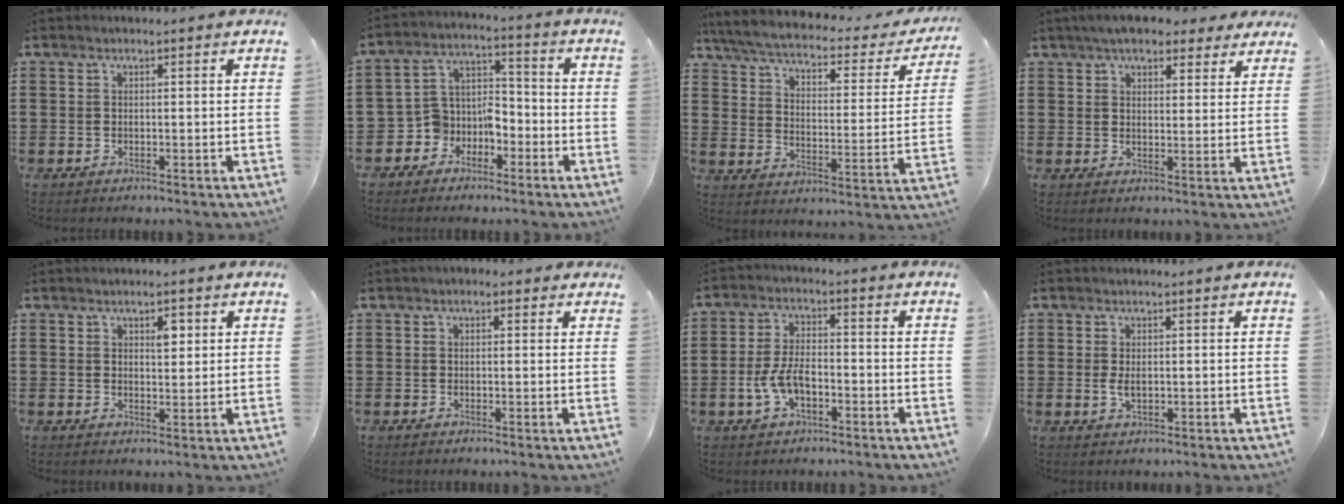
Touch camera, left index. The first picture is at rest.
{"total": 6.2, "force": [-4.3, 4.4, 1.2], "torque": [-0.046, 0.005, -0.089]}
{"total": 4.0, "force": [3.2, 0.6, 2.3], "torque": [-0.062, -0.027, 0.048]}
{"total": 5.6, "force": [4.8, 1.8, 2.2], "torque": [-0.050, -0.001, 0.088]}
{"total": 2.7, "force": [1.3, 1.4, 1.9], "torque": [-0.024, 0.000, 0.019]}
{"total": 1.2, "force": [0.4, 0.9, 0.6], "torque": [-0.014, 0.008, 0.007]}
{"total": 6.0, "force": [-2.2, 2.9, 4.8], "torque": [-0.109, 0.001, -0.046]}
{"total": 2.0, "force": [-0.1, 1.0, 1.7], "torque": [-0.049, -0.003, -0.007]}